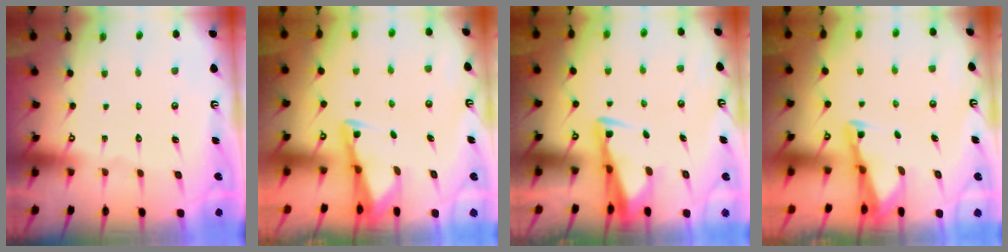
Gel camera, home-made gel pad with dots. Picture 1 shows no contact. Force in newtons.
{"total": 2.8, "press": 2.8, "slide": 0.2}
{"total": 3.5, "press": 3.4, "slide": 0.9}
{"total": 2.5, "press": 2.5, "slide": 0.1}